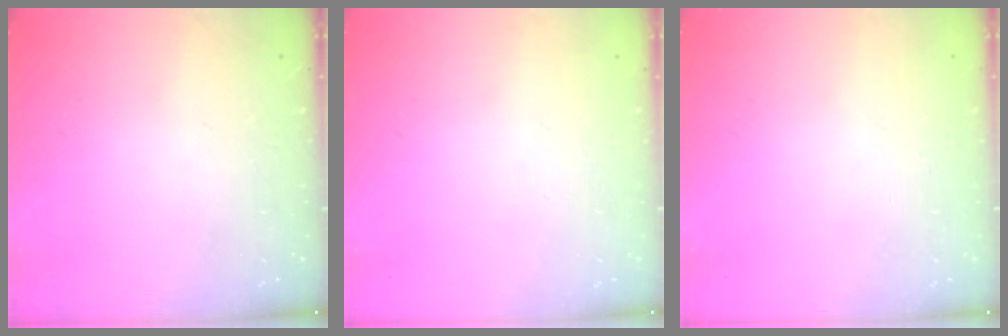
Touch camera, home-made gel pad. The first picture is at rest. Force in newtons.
{"total": 0.0}
{"total": 0.0}